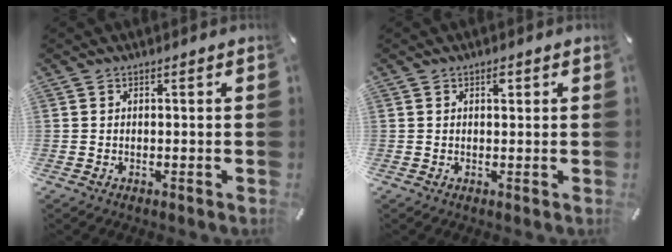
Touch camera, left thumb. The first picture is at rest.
{"total": 1.6, "force": [0.7, 0.8, 1.2], "torque": [-0.017, 0.000, 0.009]}